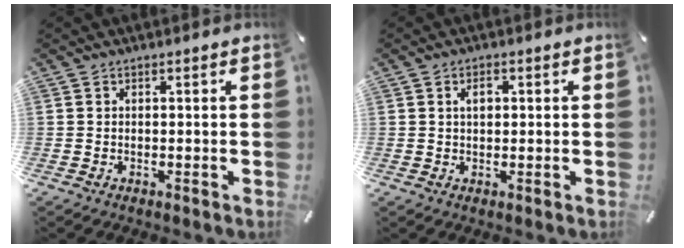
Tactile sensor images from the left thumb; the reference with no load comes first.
{"total": 2.5, "force": [0.6, 1.5, 1.9], "torque": [-0.033, 0.004, 0.007]}